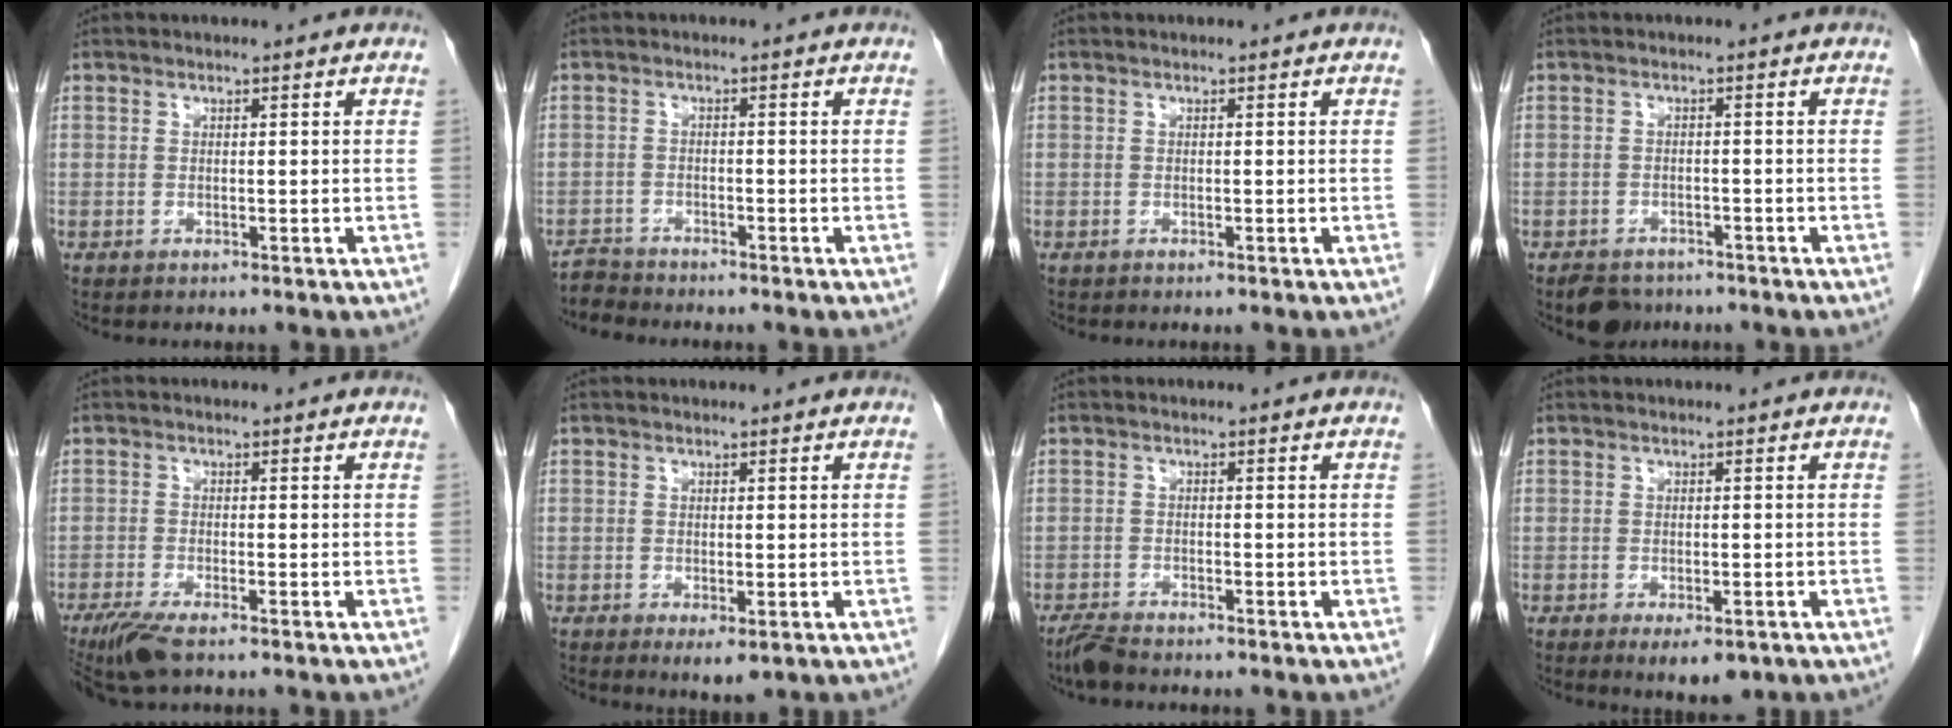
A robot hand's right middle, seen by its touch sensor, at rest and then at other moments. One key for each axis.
{"total": 1.0, "fx": -0.5, "fy": 0.0, "fz": -0.8, "tx": 0.019, "ty": -0.014, "tz": -0.012}
{"total": 1.8, "fx": 1.8, "fy": -0.1, "fz": -0.2, "tx": 0.001, "ty": -0.003, "tz": 0.031}
{"total": 4.2, "fx": -3.4, "fy": 2.2, "fz": 0.9, "tx": -0.015, "ty": 0.000, "tz": -0.053}
{"total": 5.2, "fx": -3.8, "fy": 0.8, "fz": 3.5, "tx": -0.068, "ty": -0.014, "tz": -0.067}
{"total": 2.3, "fx": -1.0, "fy": 0.8, "fz": 1.9, "tx": -0.026, "ty": -0.005, "tz": -0.008}
{"total": 2.7, "fx": -2.4, "fy": 0.4, "fz": 1.2, "tx": -0.029, "ty": -0.008, "tz": -0.047}
{"total": 4.1, "fx": -2.3, "fy": 1.7, "fz": 2.9, "tx": -0.037, "ty": -0.005, "tz": -0.024}